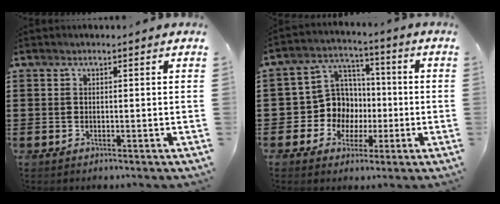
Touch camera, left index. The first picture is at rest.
{"total": 8.8, "force": [-0.4, 8.4, 2.4], "torque": [-0.092, 0.004, -0.001]}